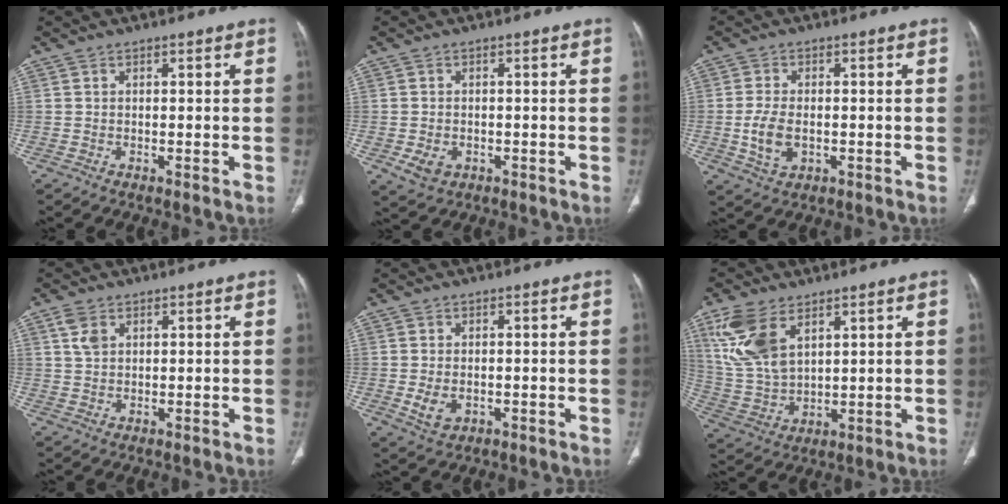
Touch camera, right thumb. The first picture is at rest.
{"total": 3.7, "force": [-1.1, 2.9, 2.1], "torque": [-0.035, 0.002, -0.008]}
{"total": 6.2, "force": [-0.9, 3.8, 4.8], "torque": [-0.099, -0.001, -0.013]}
{"total": 3.3, "force": [1.6, 2.1, 2.0], "torque": [-0.040, 0.002, 0.038]}
{"total": 4.1, "force": [-0.7, 2.8, 2.9], "torque": [-0.053, -0.004, -0.003]}
{"total": 12.8, "force": [6.3, 7.0, 8.7], "torque": [-0.185, -0.016, 0.141]}